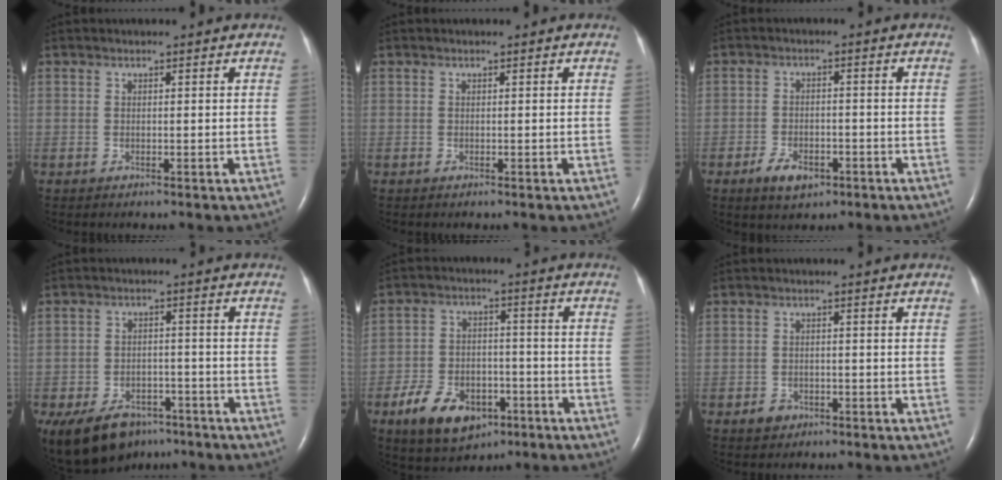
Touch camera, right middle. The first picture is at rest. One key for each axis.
{"total": 0.0}
{"total": 4.8, "fx": -2.7, "fy": 2.5, "fz": 3.0, "tx": -0.055, "ty": 0.001, "tz": -0.040}
{"total": 12.3, "fx": -8.7, "fy": 7.0, "fz": 5.2, "tx": -0.114, "ty": 0.000, "tz": -0.130}
{"total": 10.8, "fx": -5.7, "fy": 6.3, "fz": 6.6, "tx": -0.127, "ty": 0.001, "tz": -0.090}
{"total": 2.1, "fx": -1.3, "fy": 1.6, "fz": 0.5, "tx": -0.011, "ty": 0.005, "tz": -0.017}